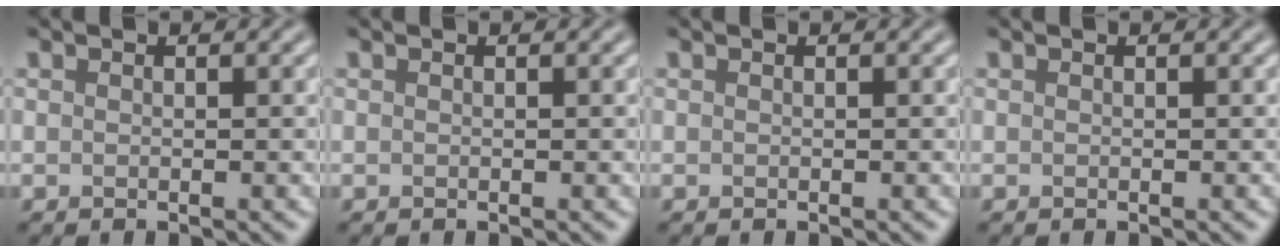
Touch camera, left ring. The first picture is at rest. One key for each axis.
{"total": 0.0}
{"total": 0.0}
{"total": 0.0}